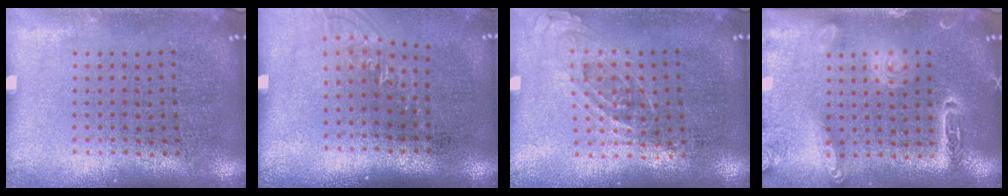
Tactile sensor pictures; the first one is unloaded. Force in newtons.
{"total": 1.1, "press": 1.0, "slide": 0.5}
{"total": 0.8, "press": 0.7, "slide": 0.4}
{"total": 2.0, "press": 1.9, "slide": 0.6}